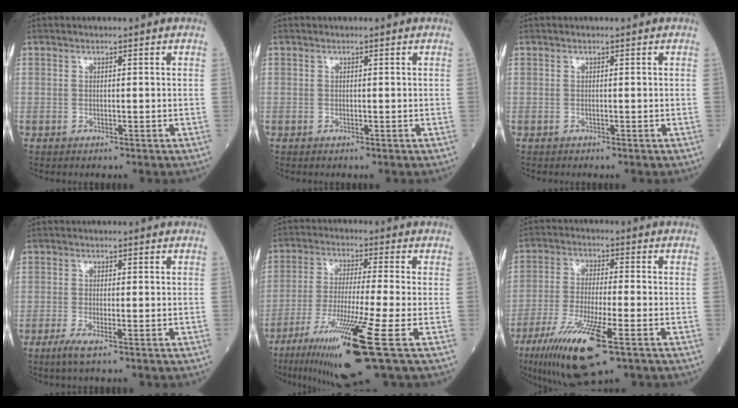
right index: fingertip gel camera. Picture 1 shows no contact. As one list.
[{"total": 0.0}, {"total": 0.0}, {"total": 2.7, "force": [-1.5, 0.1, 2.2], "torque": [-0.048, -0.009, -0.031]}, {"total": 15.7, "force": [-7.9, -0.9, 13.5], "torque": [-0.245, -0.046, -0.141]}, {"total": 13.6, "force": [-7.1, 1.6, 11.5], "torque": [-0.221, -0.032, -0.122]}]